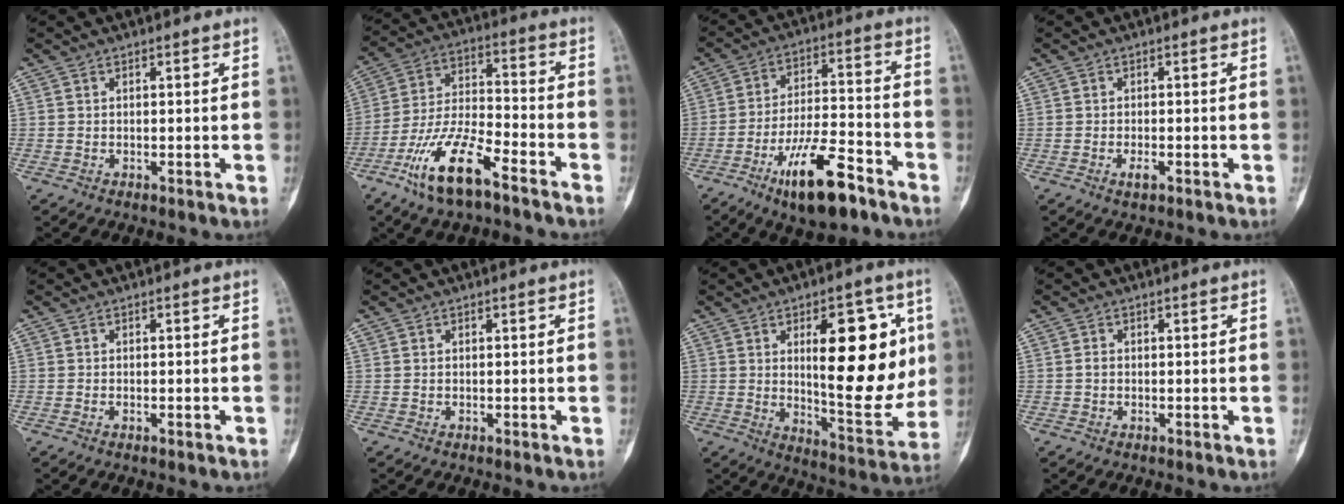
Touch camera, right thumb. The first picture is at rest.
{"total": 14.7, "force": [-9.0, 4.6, 10.7], "torque": [-0.212, 0.057, -0.168]}
{"total": 15.0, "force": [-9.0, 4.9, 11.0], "torque": [-0.180, 0.057, -0.150]}
{"total": 1.9, "force": [-0.9, 0.8, 1.5], "torque": [-0.024, 0.003, -0.014]}
{"total": 0.5, "force": [-0.2, 0.2, 0.4], "torque": [-0.006, 0.005, -0.003]}
{"total": 0.0}
{"total": 21.1, "force": [4.1, 8.5, 18.8], "torque": [-0.215, -0.026, 0.066]}
{"total": 0.8, "force": [-0.1, 0.7, 0.5], "torque": [-0.008, 0.002, -0.005]}